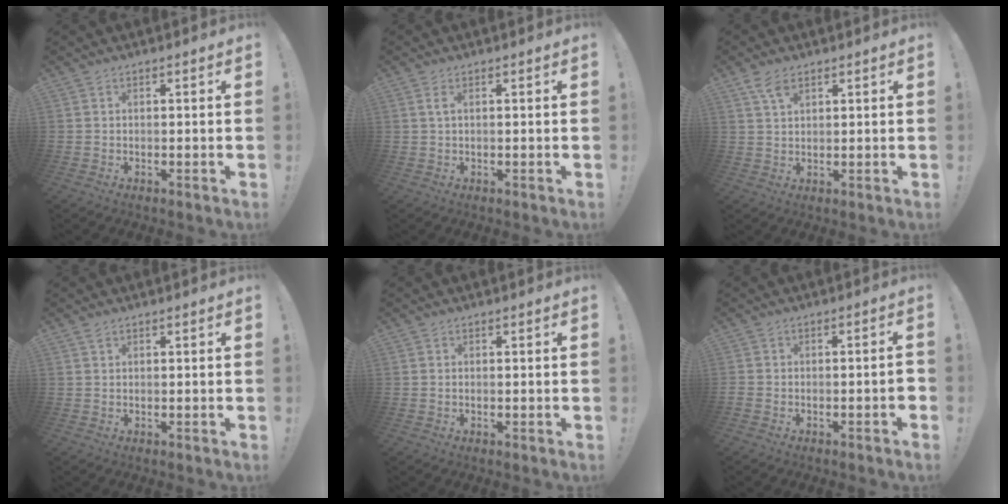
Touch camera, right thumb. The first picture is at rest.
{"total": 1.8, "force": [0.7, 0.3, 1.6], "torque": [-0.031, 0.002, 0.010]}
{"total": 4.5, "force": [3.0, 2.1, 2.7], "torque": [-0.042, -0.013, 0.051]}
{"total": 0.8, "force": [0.7, 0.4, 0.2], "torque": [0.003, -0.002, 0.012]}
{"total": 0.0}
{"total": 3.1, "force": [-1.5, 0.5, 2.7], "torque": [-0.039, 0.004, -0.023]}